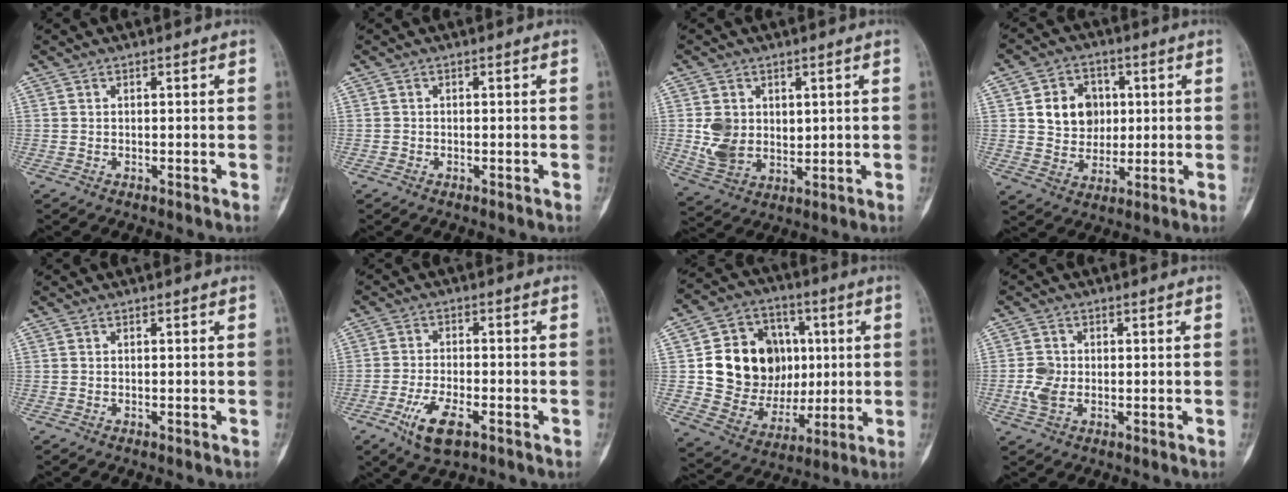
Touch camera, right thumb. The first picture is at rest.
{"total": 0.5, "force": [-0.3, 0.4, 0.0], "torque": [-0.001, 0.002, -0.006]}
{"total": 8.1, "force": [1.4, 6.4, 4.7], "torque": [-0.067, -0.014, 0.043]}
{"total": 10.1, "force": [1.9, 8.5, 5.1], "torque": [-0.039, -0.004, 0.036]}
{"total": 0.0}
{"total": 7.7, "force": [-3.7, 3.2, 6.0], "torque": [-0.115, 0.007, -0.064]}
{"total": 19.5, "force": [2.3, 15.6, 11.5], "torque": [-0.144, 0.007, 0.057]}
{"total": 4.3, "force": [-0.5, 3.1, 2.9], "torque": [-0.062, 0.003, -0.009]}